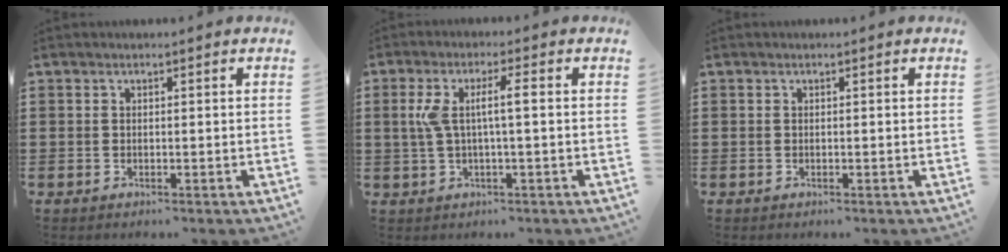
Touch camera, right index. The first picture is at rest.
{"total": 5.4, "force": [0.3, 0.7, 5.4], "torque": [-0.123, -0.006, -0.006]}
{"total": 0.0}